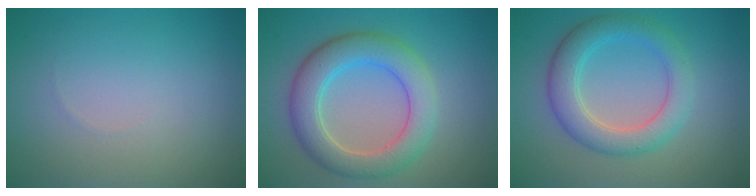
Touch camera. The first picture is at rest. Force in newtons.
{"total": 6.0, "press": 6.0, "slide": 0.4}
{"total": 4.8, "press": 4.8, "slide": 0.0}